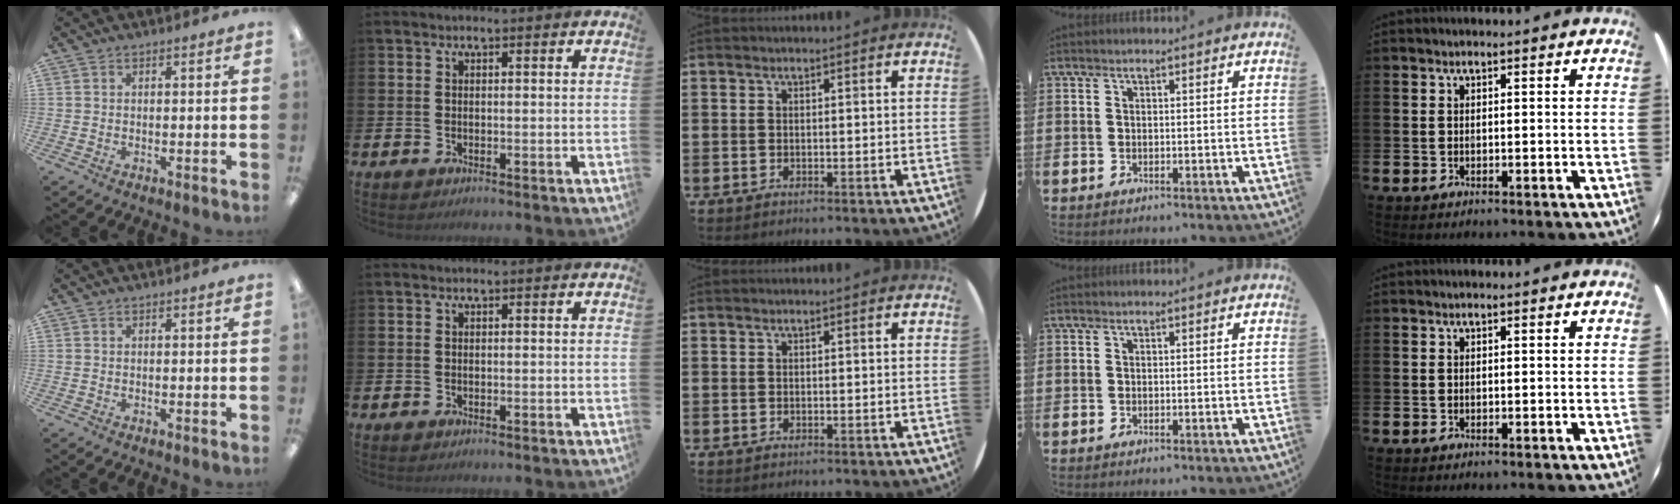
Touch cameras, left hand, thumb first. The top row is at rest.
{}